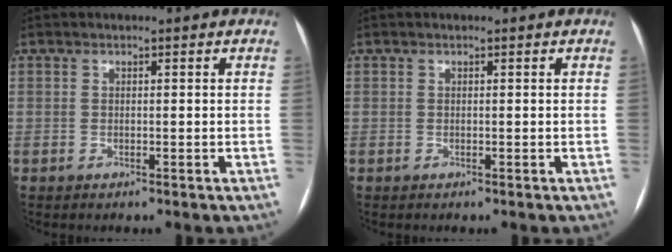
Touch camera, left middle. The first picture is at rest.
{"total": 0.0}